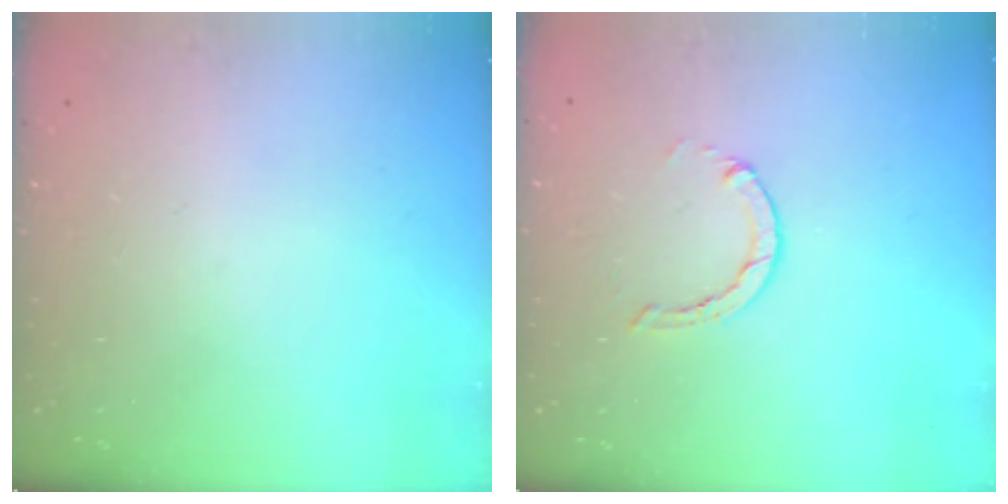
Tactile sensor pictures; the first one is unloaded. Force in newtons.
{"total": 1.3, "press": 1.2, "slide": 0.3}